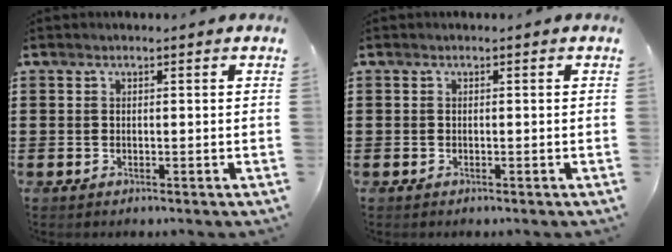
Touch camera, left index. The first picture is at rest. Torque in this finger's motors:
{"motor_torque": [0.00, 0.00, 0.00, -0.01]}